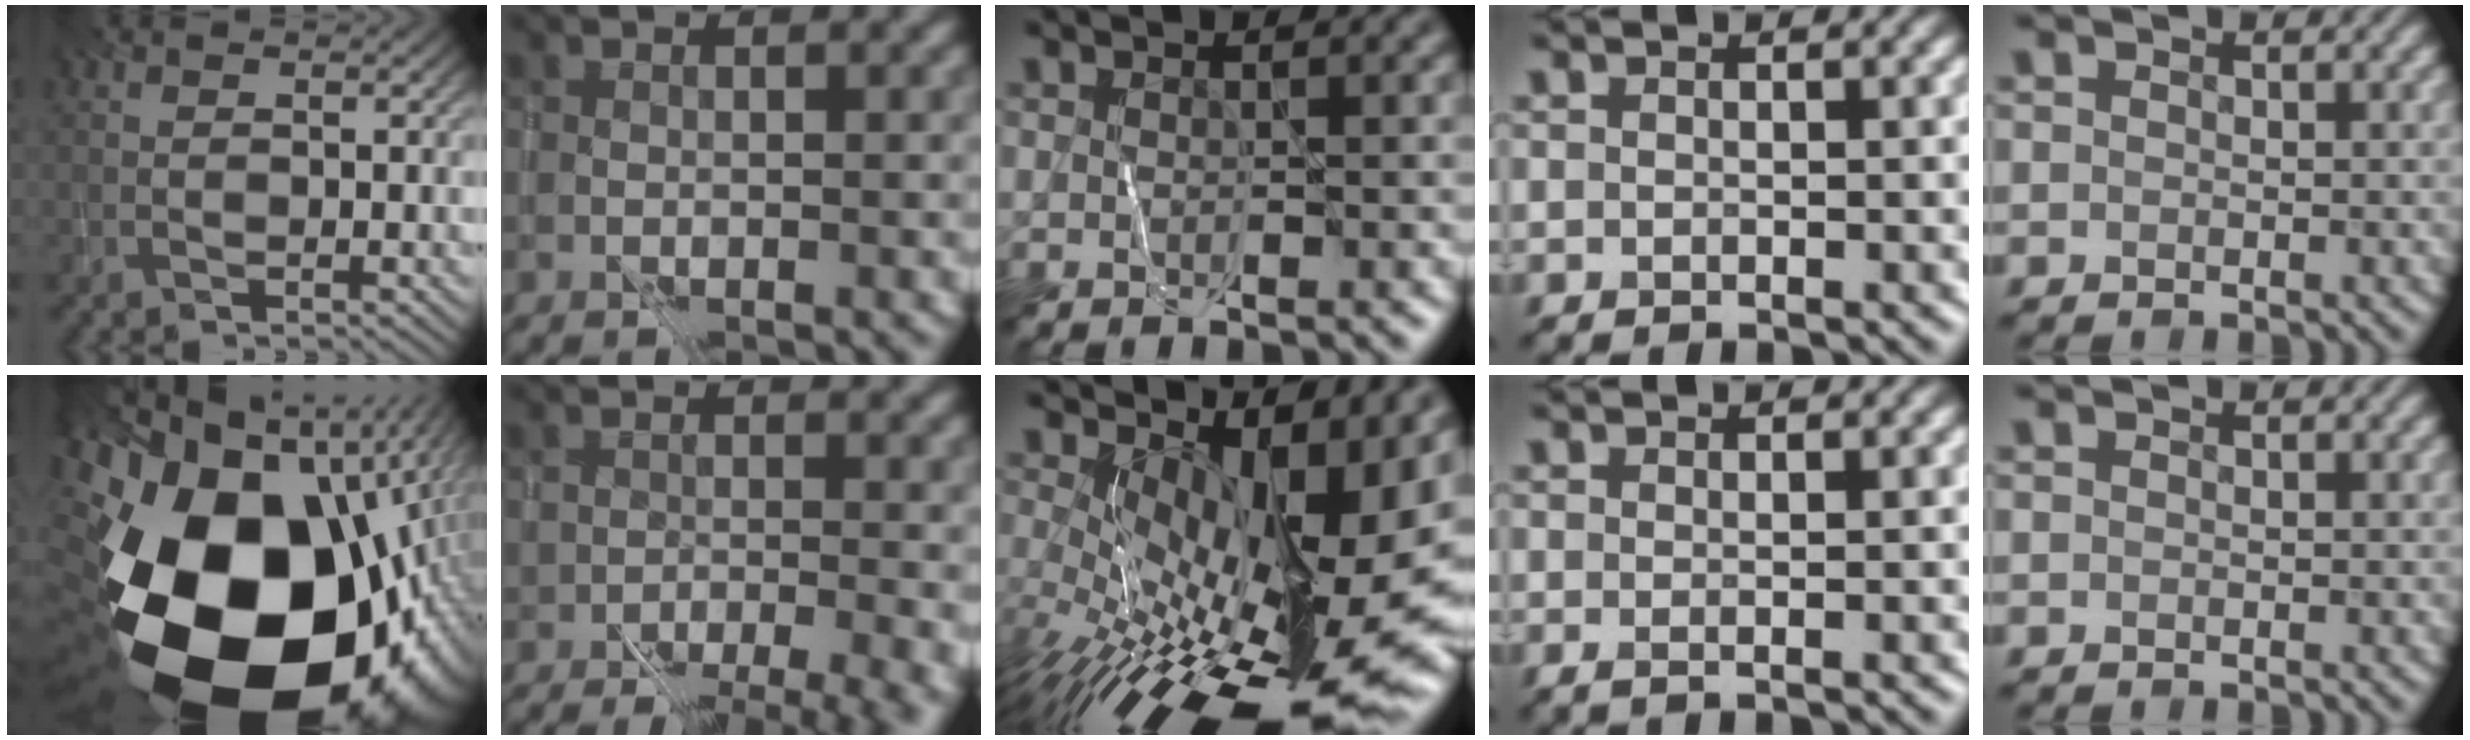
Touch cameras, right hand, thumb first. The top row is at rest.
{"thumb": {"total": 24.3, "force": [-6.7, 15.5, 17.5], "torque": [-0.348, -0.110, -0.068]}, "index": {"total": 8.1, "force": [-6.0, 2.5, 4.8], "torque": [-0.058, -0.013, -0.060]}, "middle": {"total": 16.6, "force": [-1.1, 7.3, 14.9], "torque": [-0.222, -0.028, -0.002]}, "ring": {"total": 0.7, "force": [0.0, 0.2, 0.6], "torque": [-0.009, -0.002, 0.000]}}